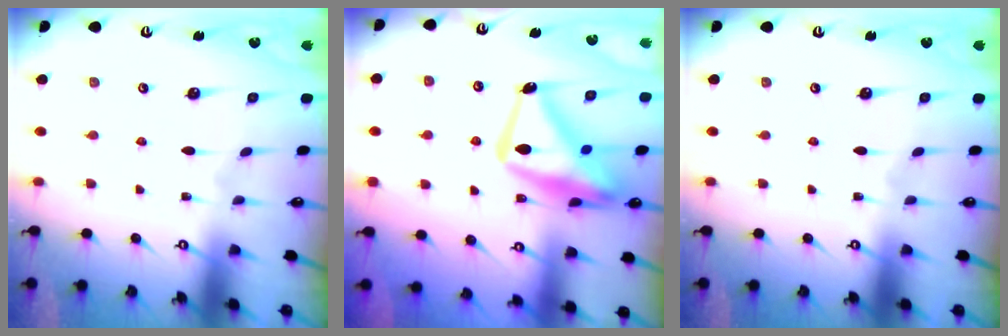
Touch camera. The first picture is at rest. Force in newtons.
{"total": 17.8, "press": 17.8, "slide": 1.6}
{"total": 0.0}